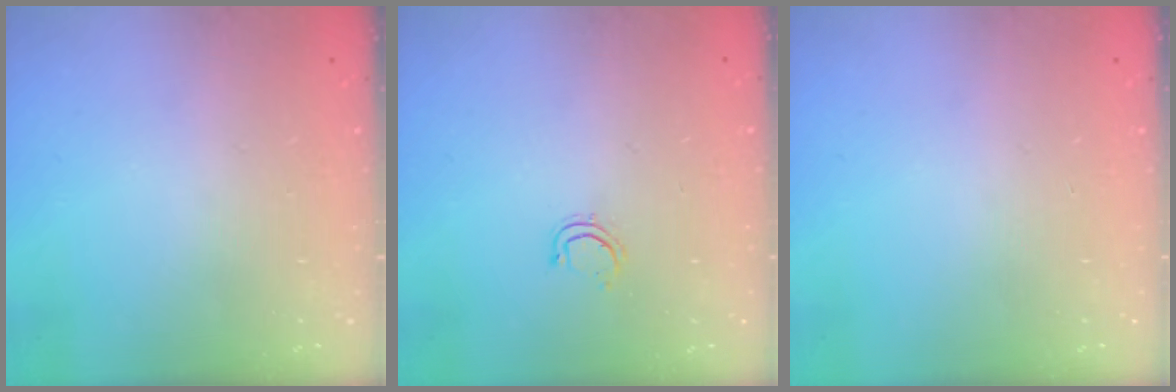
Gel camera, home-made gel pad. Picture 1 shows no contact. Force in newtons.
{"total": 4.3, "press": 4.2, "slide": 1.0}
{"total": 0.0}